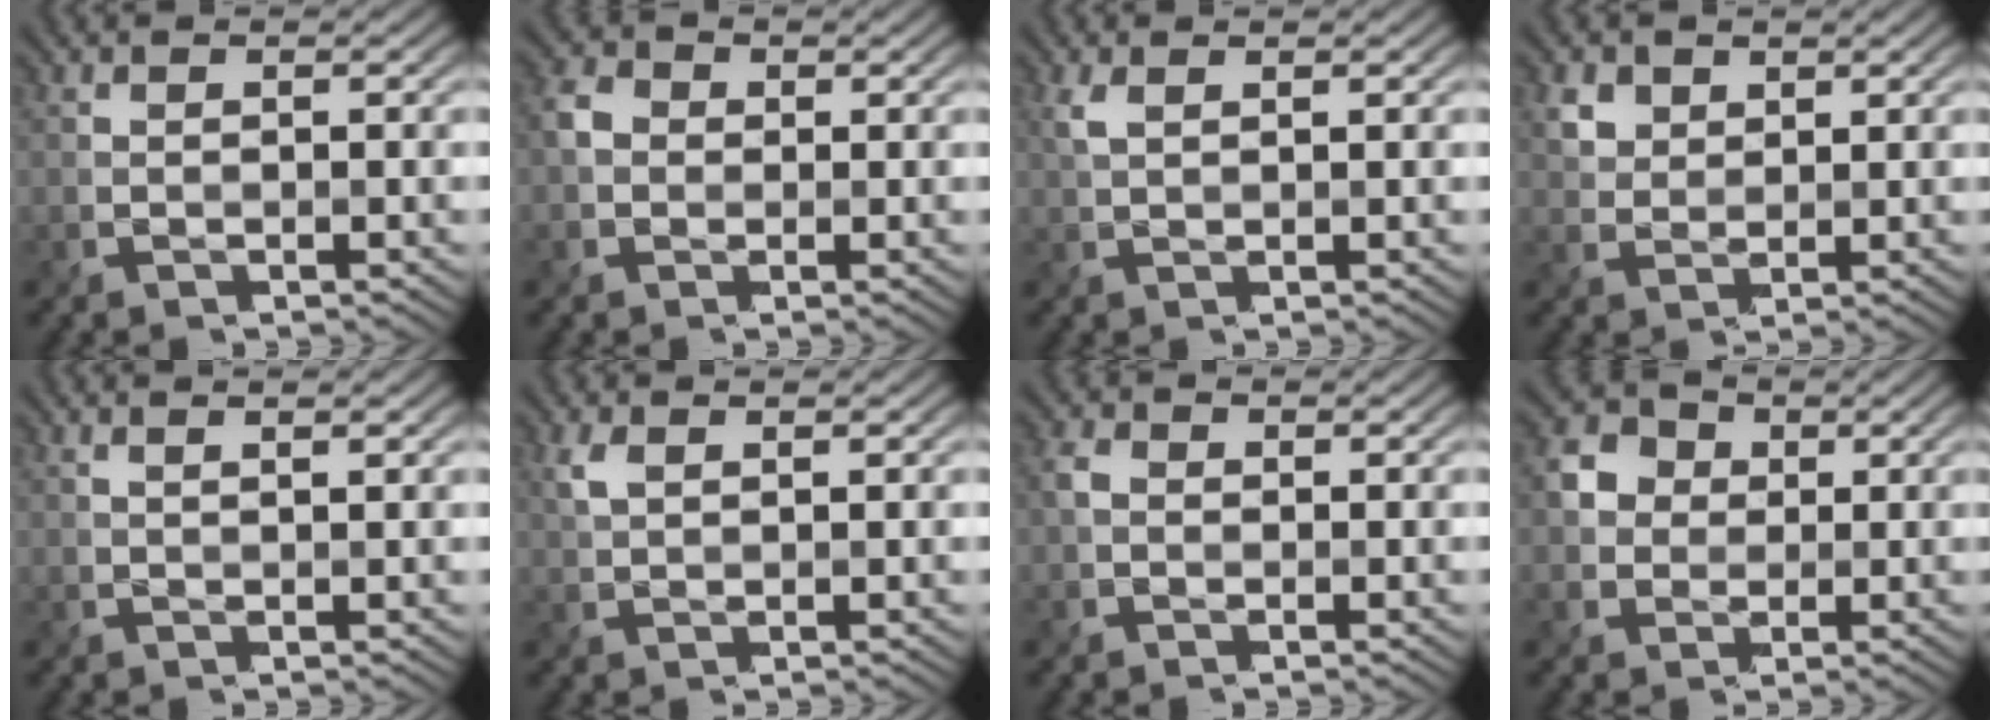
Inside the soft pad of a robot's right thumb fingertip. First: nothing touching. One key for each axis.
{"total": 2.9, "fx": -0.1, "fy": 2.6, "fz": 1.3, "tx": -0.035, "ty": 0.001, "tz": -0.007}
{"total": 1.8, "fx": 0.9, "fy": 0.6, "fz": 1.4, "tx": -0.037, "ty": 0.003, "tz": 0.021}
{"total": 2.8, "fx": 1.7, "fy": 2.0, "fz": 0.9, "tx": -0.028, "ty": 0.001, "tz": 0.041}
{"total": 1.7, "fx": 1.1, "fy": 0.5, "fz": 1.2, "tx": -0.012, "ty": -0.002, "tz": 0.010}
{"total": 1.9, "fx": 1.0, "fy": 0.9, "fz": 1.4, "tx": -0.042, "ty": 0.002, "tz": 0.023}
{"total": 2.2, "fx": -0.2, "fy": 1.8, "fz": 1.2, "tx": -0.030, "ty": -0.001, "tz": -0.009}
{"total": 4.1, "fx": 0.5, "fy": 3.7, "fz": 1.6, "tx": -0.043, "ty": 0.006, "tz": 0.004}